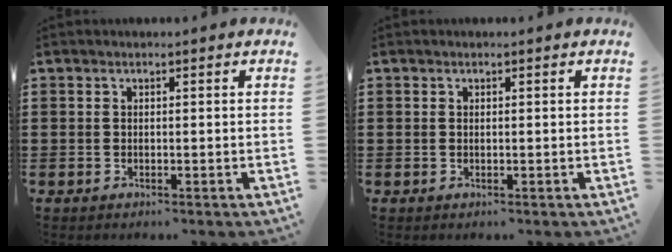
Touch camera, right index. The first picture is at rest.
{"total": 0.0}